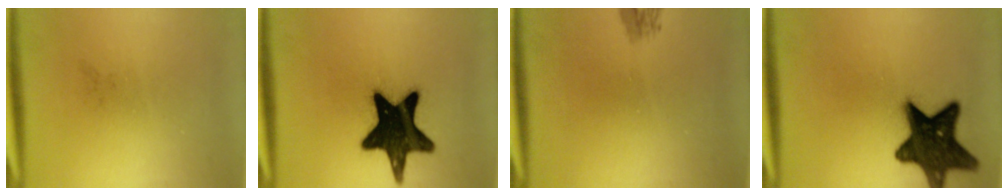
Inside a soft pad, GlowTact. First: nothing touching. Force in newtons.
{"total": 19.1}
{"total": 1.3}
{"total": 15.0}